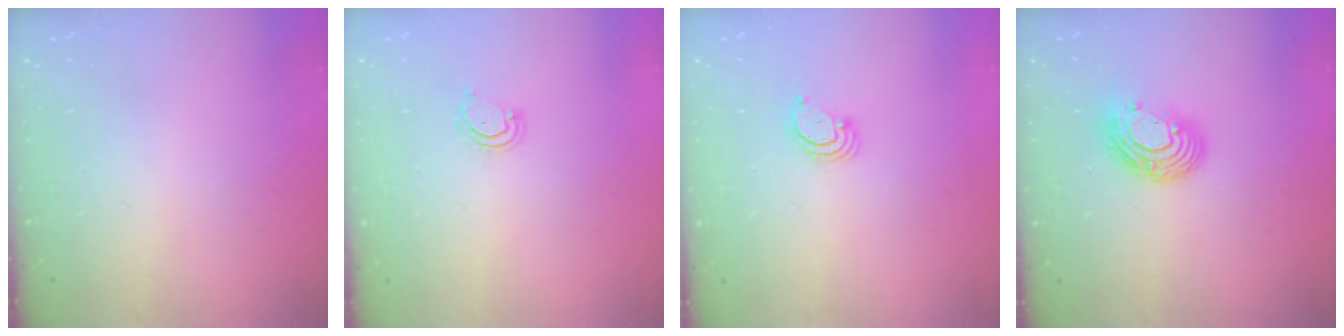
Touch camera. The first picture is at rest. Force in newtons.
{"total": 2.9, "press": 2.9, "slide": 0.3}
{"total": 3.5, "press": 3.5, "slide": 0.3}
{"total": 11.4, "press": 11.4, "slide": 0.8}